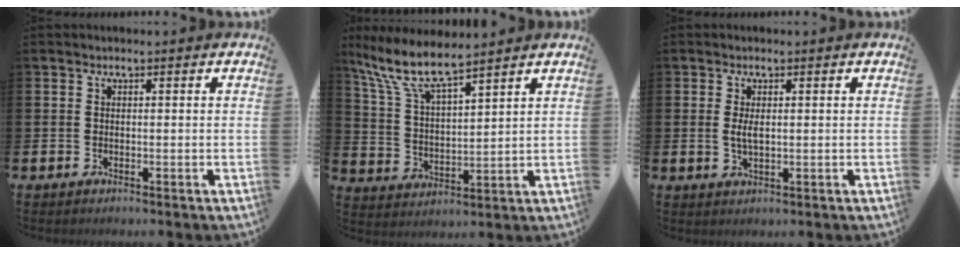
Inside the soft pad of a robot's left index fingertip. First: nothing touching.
{"total": 8.7, "force": [7.6, 1.4, 4.0], "torque": [-0.109, -0.032, 0.134]}
{"total": 2.4, "force": [0.4, 1.0, 2.2], "torque": [-0.040, 0.002, 0.006]}